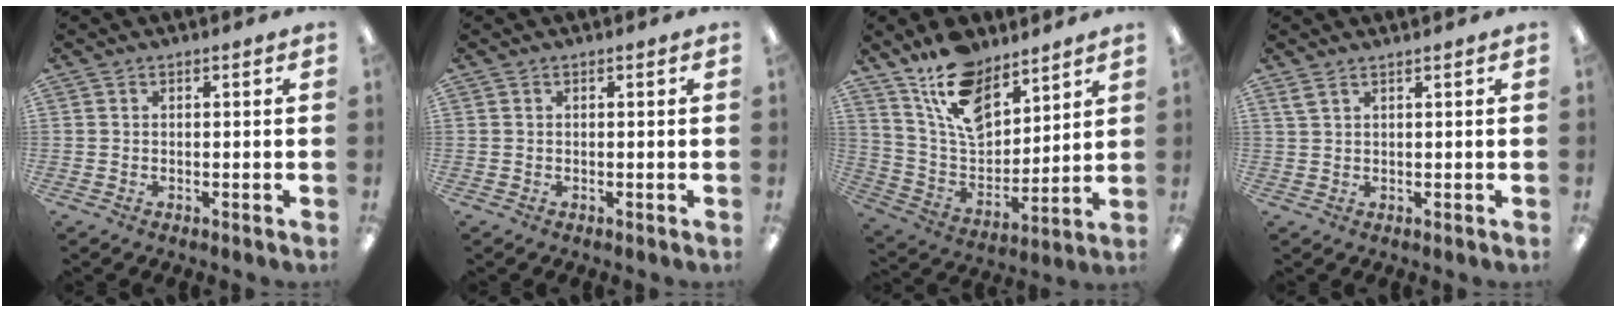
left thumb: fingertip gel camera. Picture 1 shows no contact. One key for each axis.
{"total": 0.0}
{"total": 15.0, "fx": 11.0, "fy": 7.4, "fz": 7.2, "tx": -0.144, "ty": -0.057, "tz": 0.206}
{"total": 1.8, "fx": 1.3, "fy": 0.3, "fz": 1.2, "tx": -0.026, "ty": 0.001, "tz": 0.023}